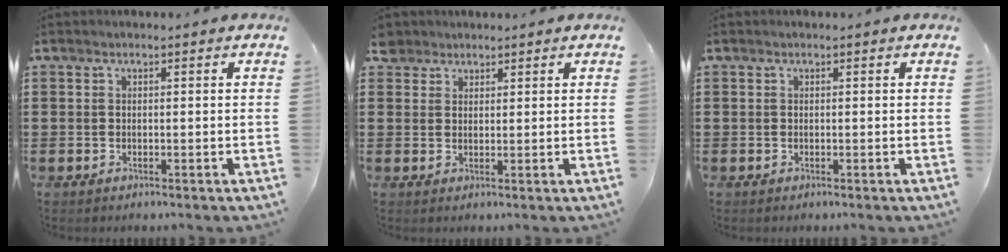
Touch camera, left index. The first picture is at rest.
{"total": 2.7, "force": [2.1, 1.6, 0.1], "torque": [-0.014, 0.011, 0.042]}
{"total": 0.0}